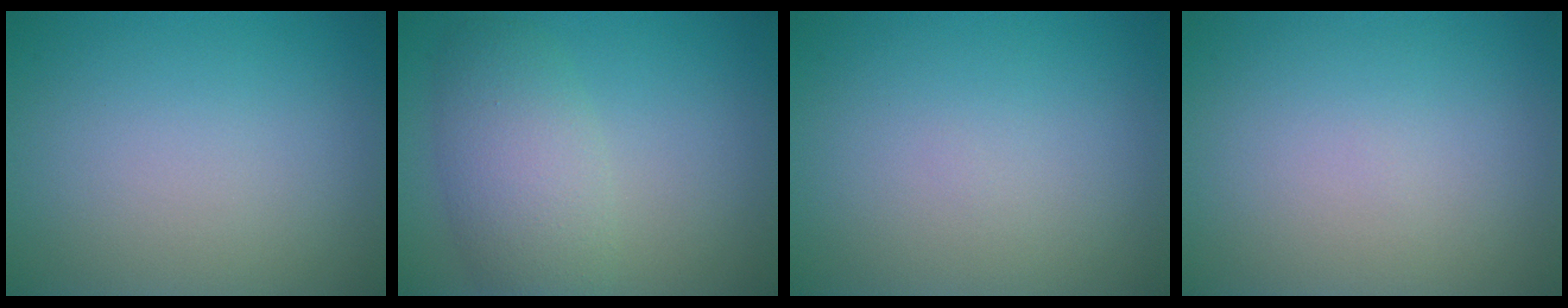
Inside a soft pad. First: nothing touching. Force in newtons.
{"total": 5.0, "press": 5.0, "slide": 0.1}
{"total": 0.0}
{"total": 0.0}